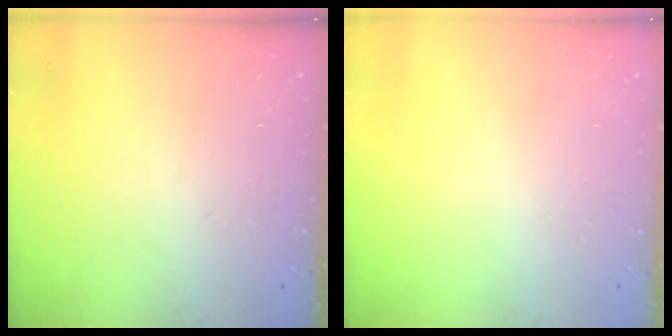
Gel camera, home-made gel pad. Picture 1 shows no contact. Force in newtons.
{"total": 0.0}